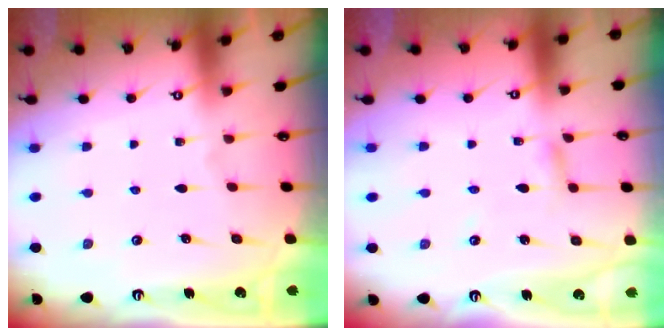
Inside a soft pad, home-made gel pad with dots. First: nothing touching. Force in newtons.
{"total": 2.9, "press": 2.9, "slide": 0.1}